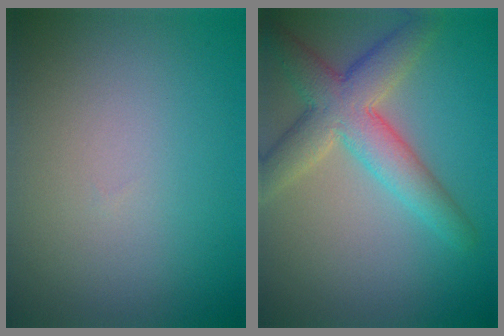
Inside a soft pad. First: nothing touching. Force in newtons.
{"total": 6.0, "press": 6.0, "slide": 0.2}